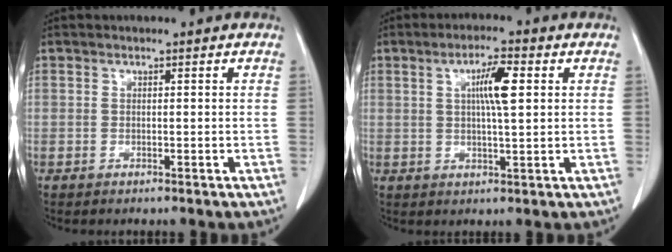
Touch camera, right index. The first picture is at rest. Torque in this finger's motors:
{"motor_torque": [0.15, 0.11, 0.12, 0.04]}